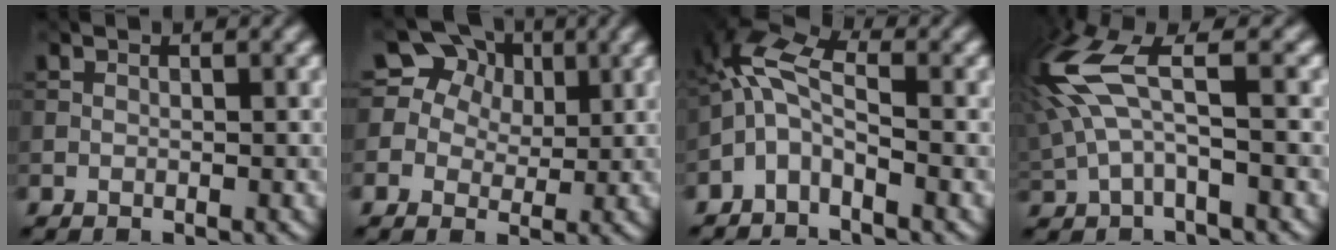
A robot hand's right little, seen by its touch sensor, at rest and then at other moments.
{"total": 11.2, "force": [5.4, 8.6, 4.8], "torque": [-0.106, 0.040, 0.066]}
{"total": 4.3, "force": [-2.2, 1.7, 3.3], "torque": [-0.076, 0.014, -0.059]}
{"total": 6.9, "force": [1.1, 2.3, 6.3], "torque": [-0.167, 0.013, 0.014]}